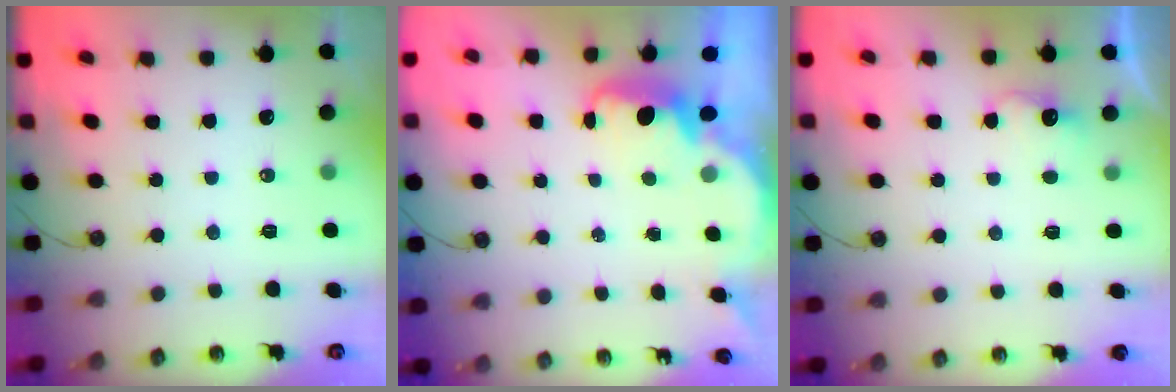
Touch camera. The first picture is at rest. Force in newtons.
{"total": 2.5, "press": 2.4, "slide": 0.6}
{"total": 2.8, "press": 2.7, "slide": 0.8}